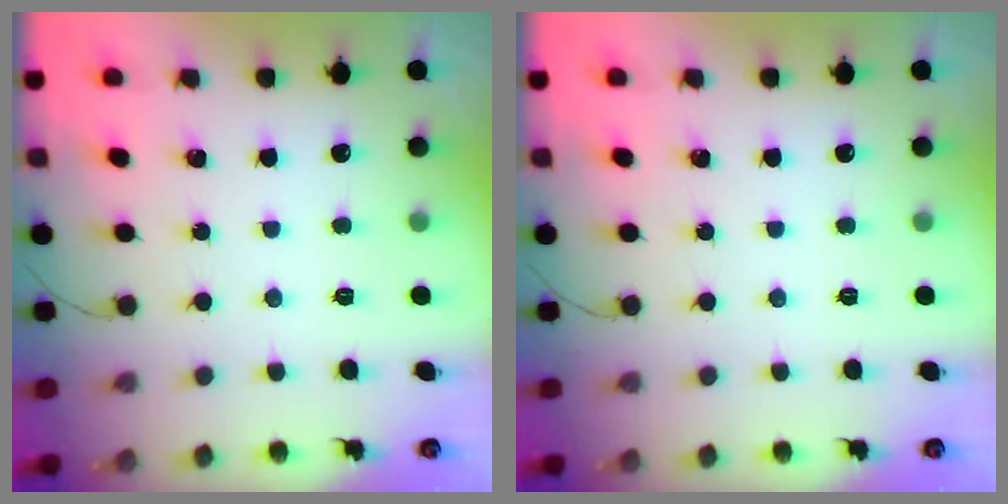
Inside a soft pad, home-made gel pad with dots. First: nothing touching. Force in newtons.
{"total": 0.0}